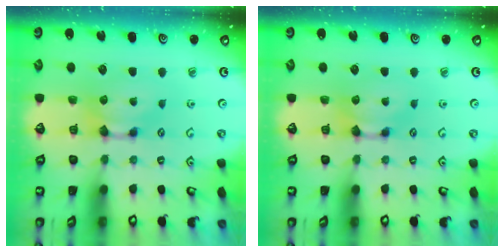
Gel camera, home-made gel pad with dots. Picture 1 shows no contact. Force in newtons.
{"total": 0.0}